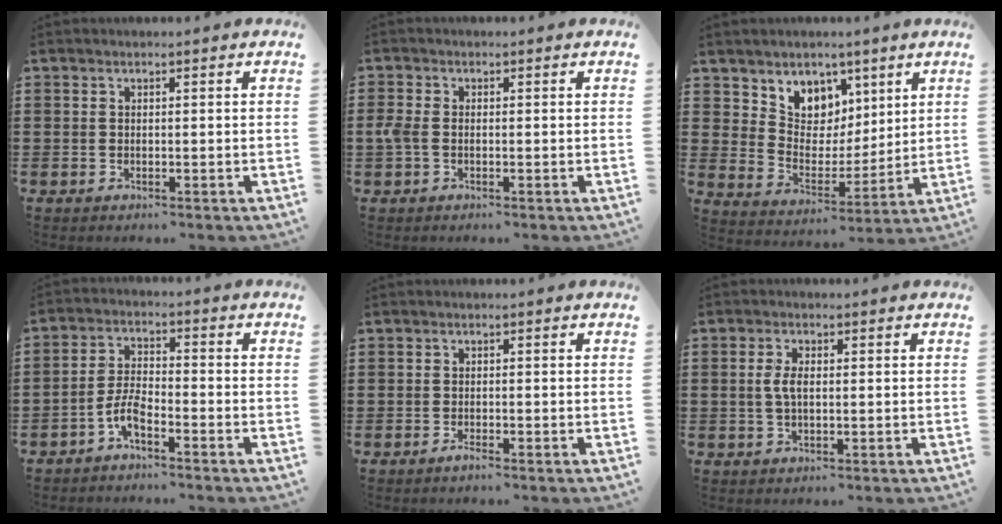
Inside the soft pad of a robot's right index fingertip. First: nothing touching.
{"total": 2.2, "force": [-0.5, 1.2, 1.7], "torque": [-0.056, -0.006, -0.017]}
{"total": 6.9, "force": [4.8, 4.9, -0.4], "torque": [-0.042, -0.036, 0.091]}
{"total": 4.5, "force": [-3.0, 1.3, 3.2], "torque": [-0.084, 0.000, -0.064]}
{"total": 0.9, "force": [-0.8, 0.1, 0.4], "torque": [-0.010, -0.005, -0.014]}
{"total": 3.0, "force": [0.2, 1.3, 2.7], "torque": [-0.062, 0.002, -0.001]}